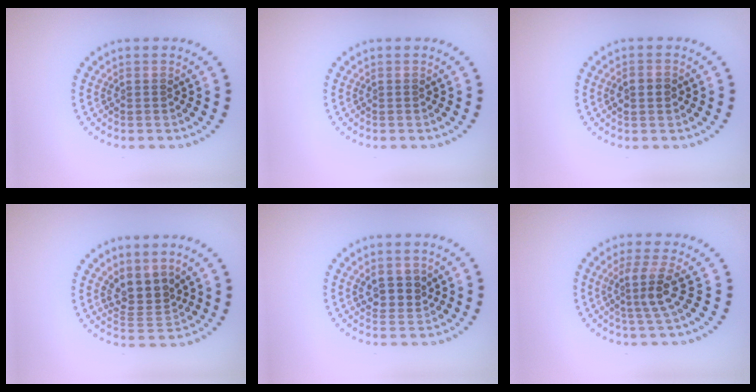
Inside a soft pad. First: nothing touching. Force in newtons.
{"total": 0.0}
{"total": 1.3, "press": 1.3, "slide": 0.1}
{"total": 3.1, "press": 2.5, "slide": 1.9}
{"total": 2.6, "press": 2.4, "slide": 1.0}
{"total": 3.0, "press": 2.3, "slide": 2.0}